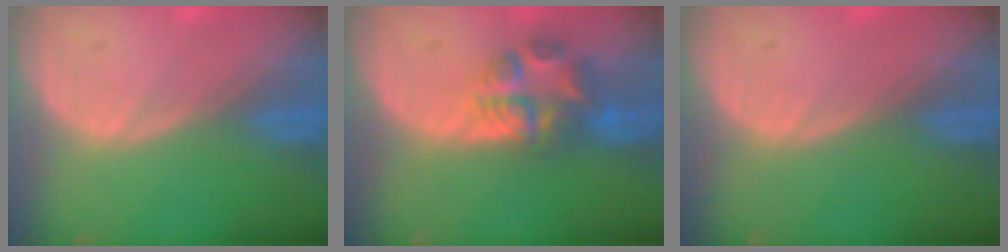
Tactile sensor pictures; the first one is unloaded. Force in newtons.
{"total": 6.4, "press": 6.3, "slide": 1.4}
{"total": 0.0}